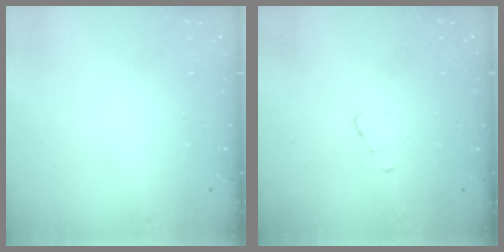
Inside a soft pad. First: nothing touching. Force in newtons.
{"total": 2.7, "press": 2.7, "slide": 0.3}